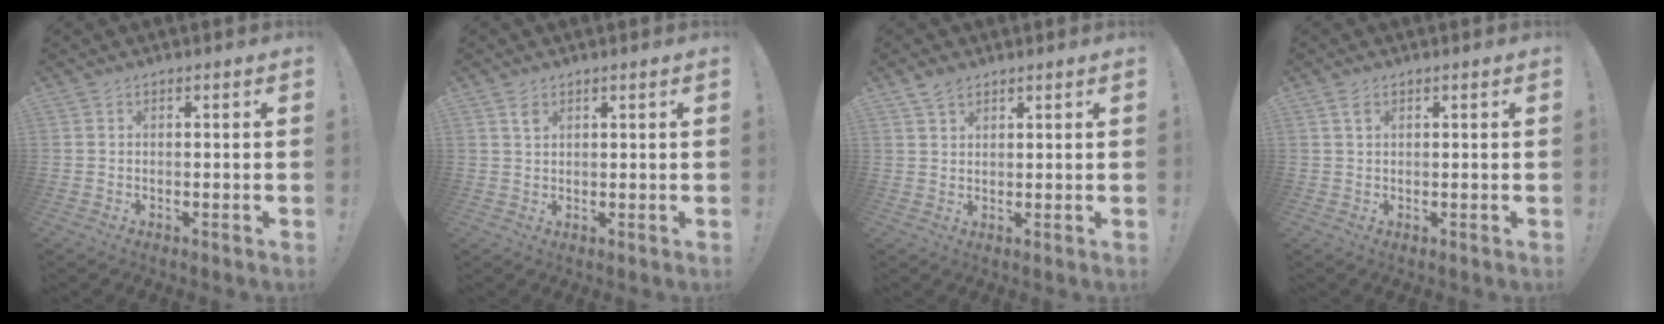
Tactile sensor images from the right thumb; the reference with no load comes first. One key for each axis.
{"total": 2.2, "fx": 1.4, "fy": 1.3, "fz": 1.1, "tx": -0.015, "ty": -0.004, "tz": 0.024}
{"total": 3.3, "fx": 2.5, "fy": 1.6, "fz": 1.4, "tx": -0.021, "ty": -0.011, "tz": 0.047}
{"total": 1.9, "fx": 1.0, "fy": 1.0, "fz": 1.2, "tx": -0.025, "ty": 0.002, "tz": 0.019}